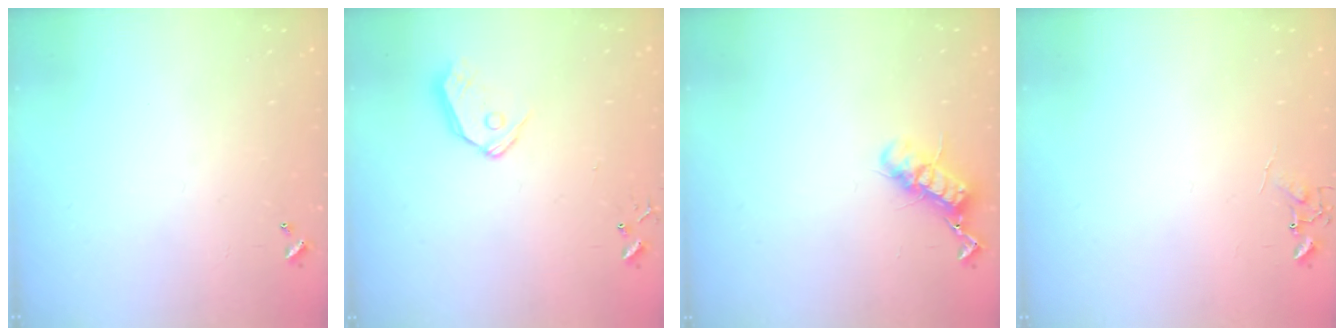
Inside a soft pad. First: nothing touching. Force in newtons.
{"total": 9.3, "press": 9.2, "slide": 1.2}
{"total": 11.9, "press": 11.9, "slide": 0.8}
{"total": 5.2, "press": 5.2, "slide": 0.6}